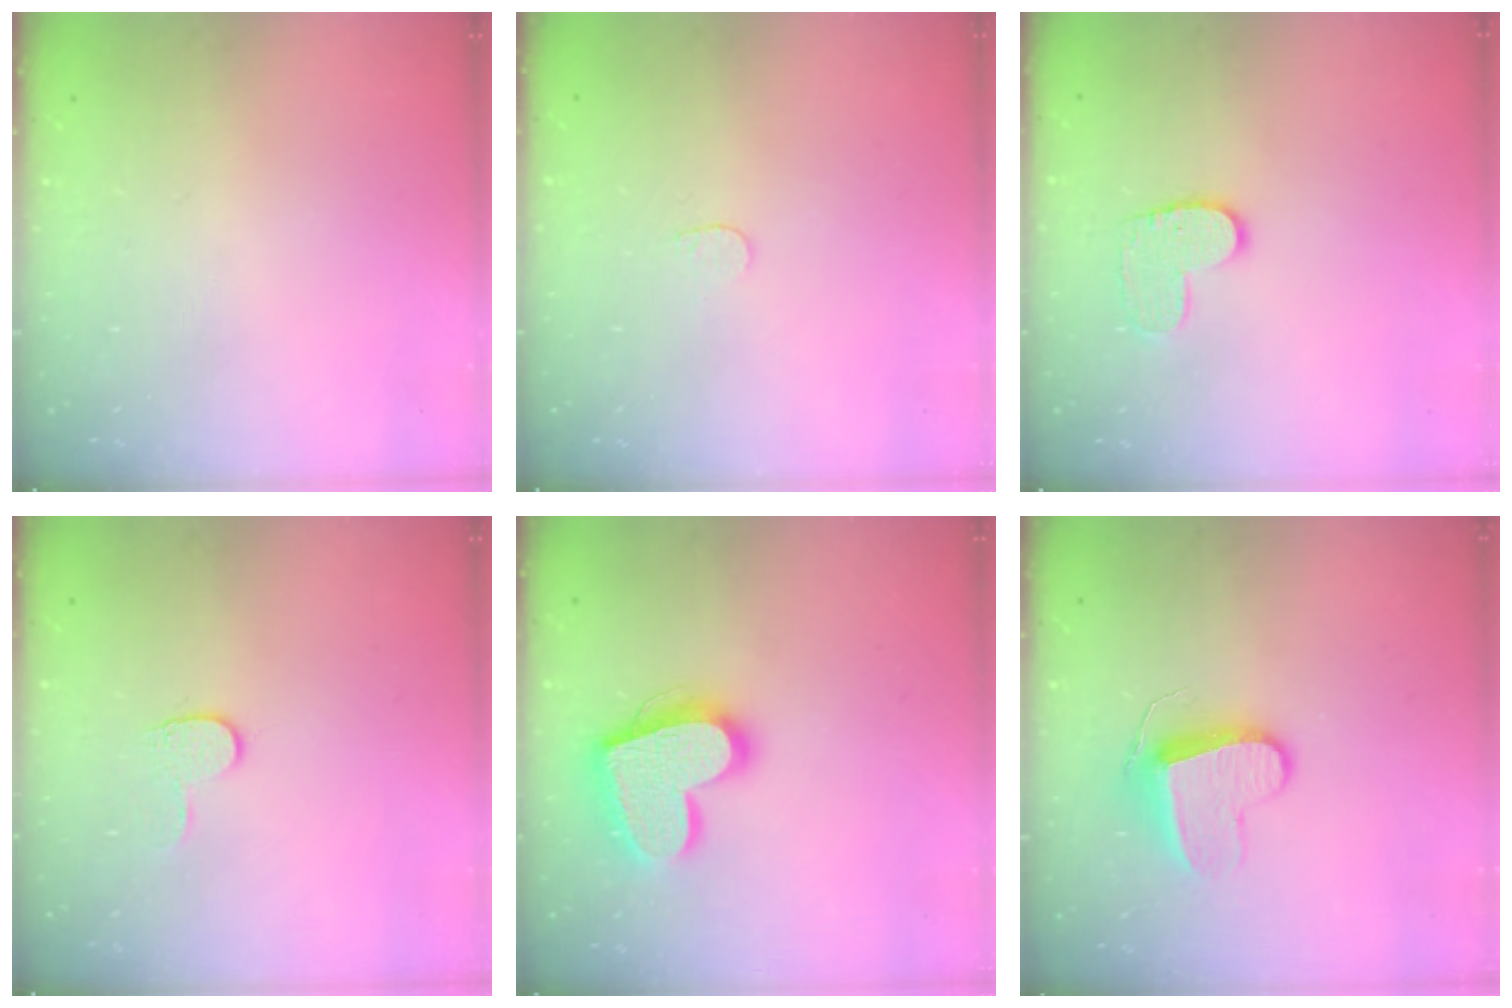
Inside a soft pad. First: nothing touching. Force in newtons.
{"total": 3.3, "press": 3.3, "slide": 0.3}
{"total": 7.9, "press": 7.9, "slide": 0.3}
{"total": 5.8, "press": 5.8, "slide": 0.5}
{"total": 19.5, "press": 19.4, "slide": 1.6}
{"total": 9.7, "press": 9.7, "slide": 0.3}